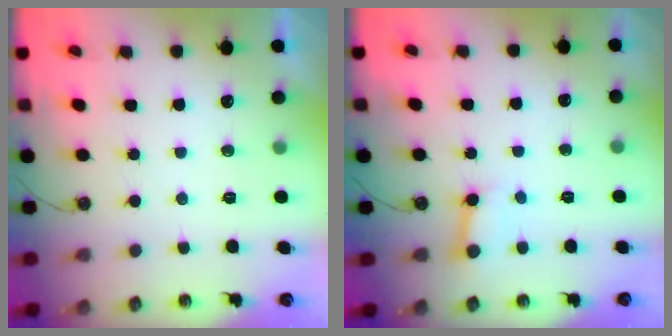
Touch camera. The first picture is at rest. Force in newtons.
{"total": 3.1, "press": 3.1, "slide": 0.1}